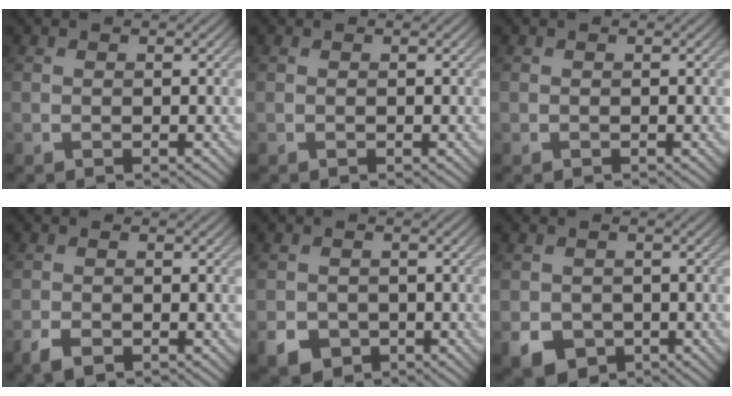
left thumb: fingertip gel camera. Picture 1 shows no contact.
{"total": 0.0}
{"total": 0.0}
{"total": 2.4, "force": [-1.6, 1.1, 1.3], "torque": [-0.029, -0.005, -0.034]}
{"total": 3.9, "force": [-2.0, 3.1, 1.4], "torque": [-0.028, -0.013, -0.039]}
{"total": 4.8, "force": [-2.1, 3.9, 1.9], "torque": [-0.042, -0.018, -0.038]}